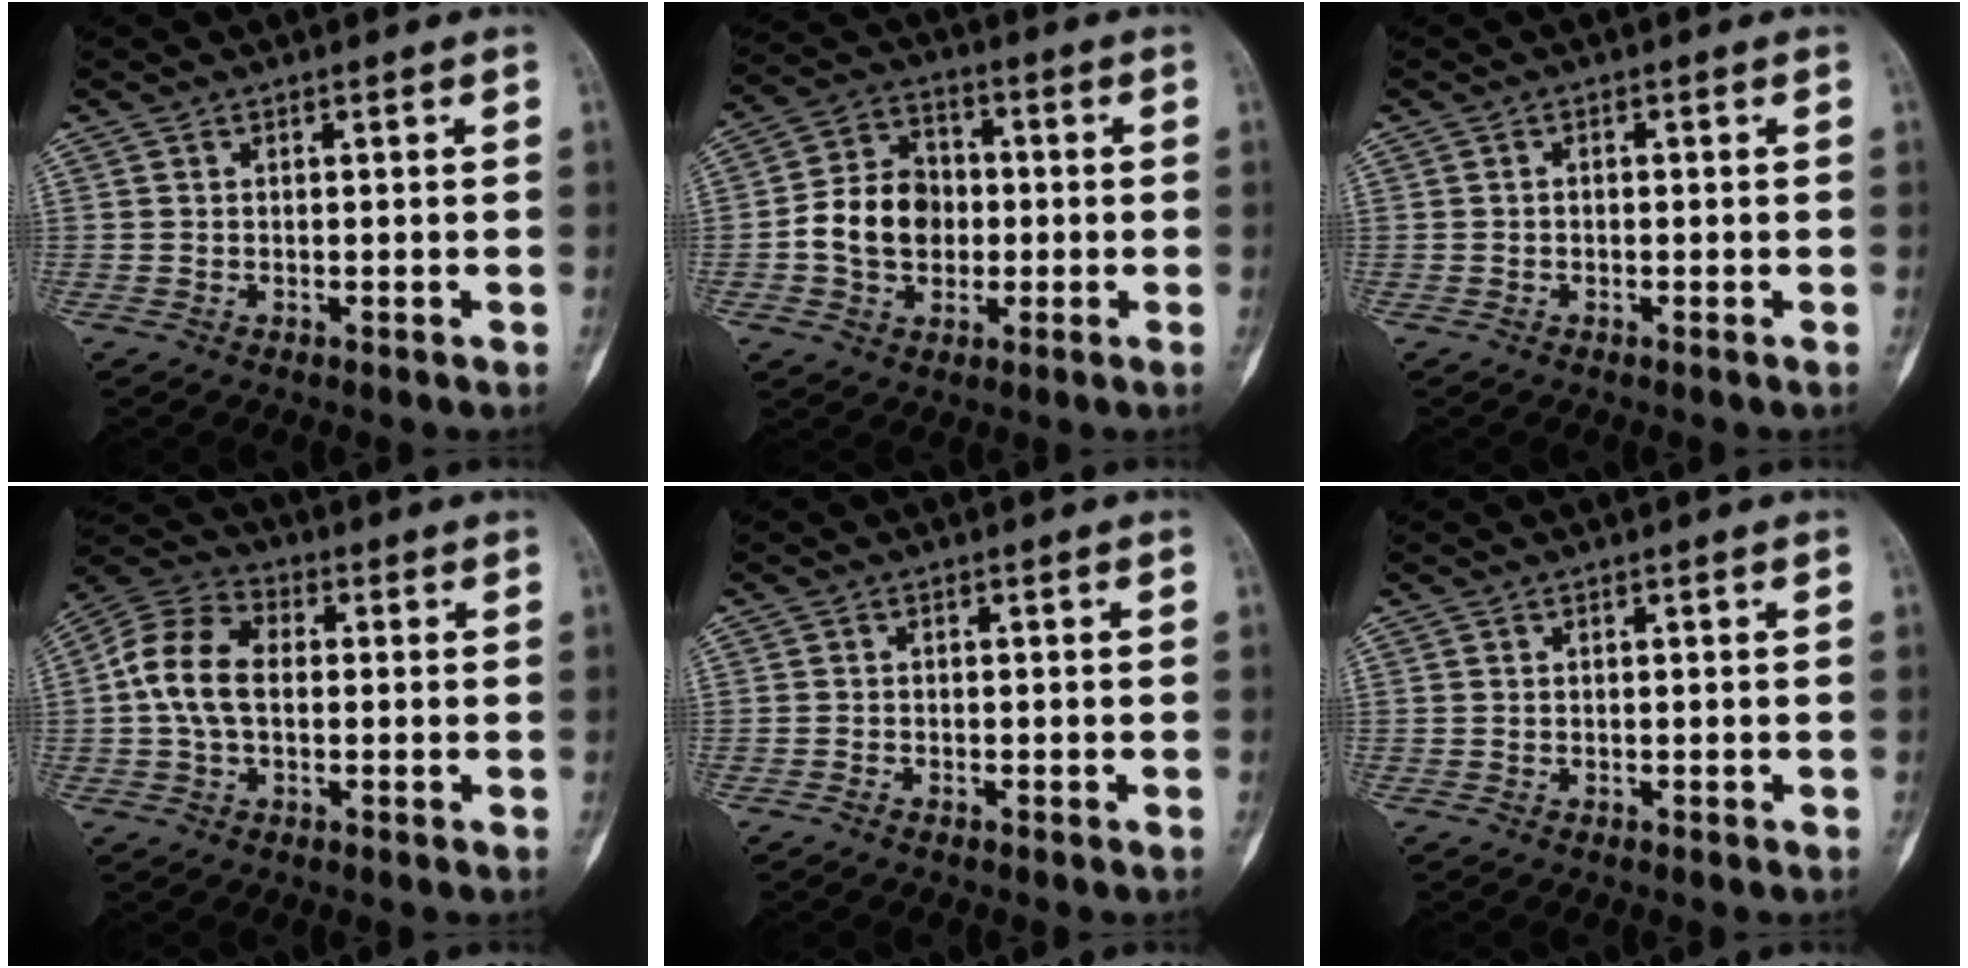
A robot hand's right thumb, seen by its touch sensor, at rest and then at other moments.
{"total": 11.5, "force": [-1.2, 8.9, 7.2], "torque": [-0.105, 0.026, -0.027]}
{"total": 0.7, "force": [-0.3, 0.2, 0.5], "torque": [-0.012, 0.000, -0.008]}
{"total": 11.0, "force": [0.2, 7.2, 8.2], "torque": [-0.160, 0.031, -0.006]}
{"total": 0.6, "force": [-0.5, 0.1, 0.3], "torque": [-0.010, -0.001, -0.012]}
{"total": 0.0}